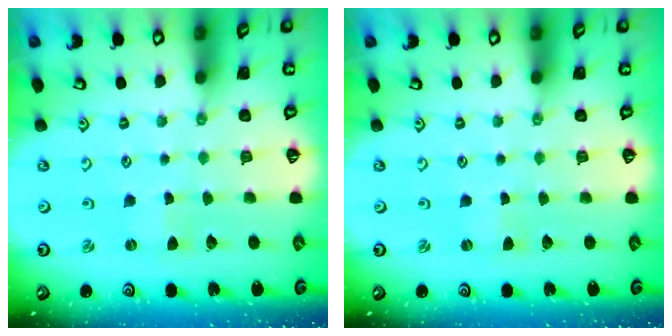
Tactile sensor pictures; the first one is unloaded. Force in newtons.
{"total": 0.0}